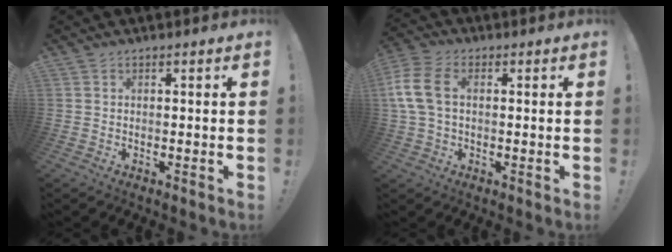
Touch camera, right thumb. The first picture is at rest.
{"total": 10.9, "force": [1.6, 7.1, 8.1], "torque": [-0.162, 0.009, 0.037]}